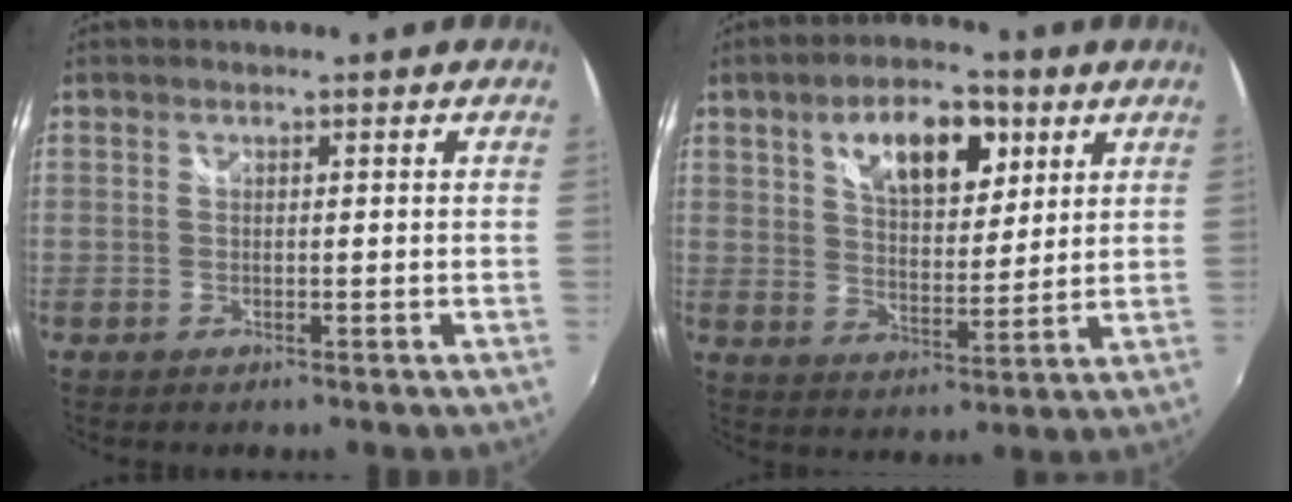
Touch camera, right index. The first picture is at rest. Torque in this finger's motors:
{"motor_torque": [0.24, 0.36, 0.53, 0.12]}